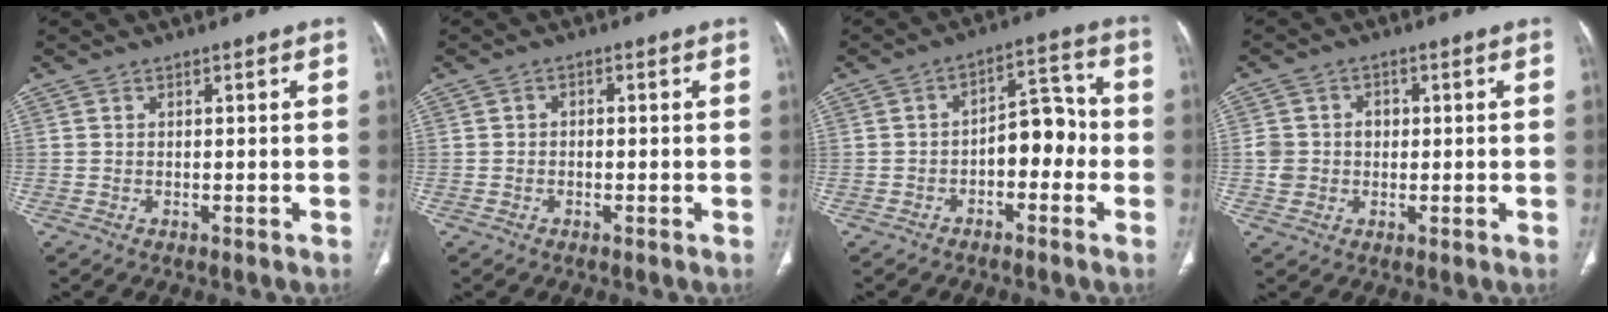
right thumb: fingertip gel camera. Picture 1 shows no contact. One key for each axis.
{"total": 0.9, "fx": -0.3, "fy": 0.6, "fz": 0.5, "tx": 0.000, "ty": 0.004, "tz": -0.009}
{"total": 8.0, "fx": -2.1, "fy": 4.7, "fz": 6.1, "tx": -0.055, "ty": 0.043, "tz": -0.042}
{"total": 5.2, "fx": 0.1, "fy": 4.7, "fz": 2.2, "tx": -0.021, "ty": 0.012, "tz": 0.004}